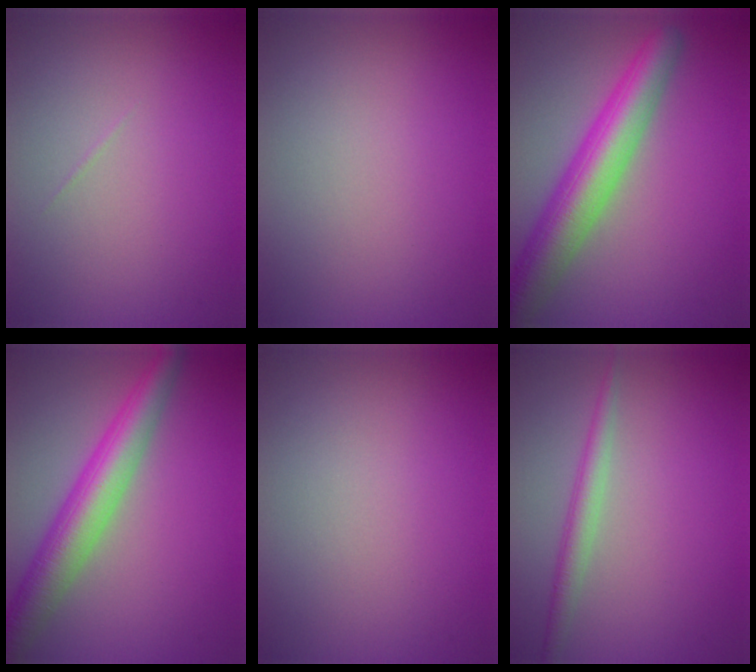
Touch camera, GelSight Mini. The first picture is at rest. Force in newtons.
{"total": 0.0}
{"total": 7.6, "press": 7.6, "slide": 0.4}
{"total": 6.5, "press": 6.5, "slide": 0.1}
{"total": 0.0}
{"total": 2.2, "press": 2.2, "slide": 0.0}